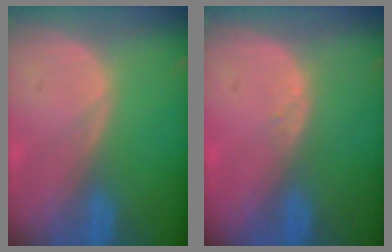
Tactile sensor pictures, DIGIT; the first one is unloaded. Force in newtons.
{"total": 0.7, "press": 0.5, "slide": 0.5}